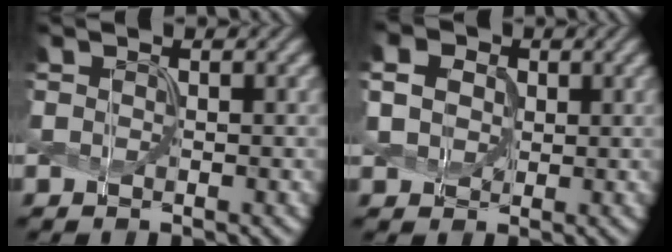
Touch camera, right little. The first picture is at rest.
{"total": 4.8, "force": [1.7, 3.7, 2.6], "torque": [-0.074, 0.020, 0.016]}